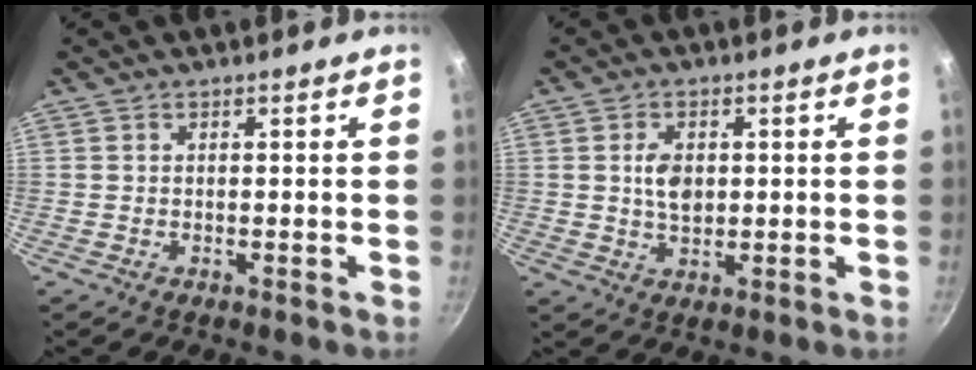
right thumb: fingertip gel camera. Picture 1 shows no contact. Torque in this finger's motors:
{"motor_torque": [0.46, 0.30, 0.23, 0.36, 0.05]}